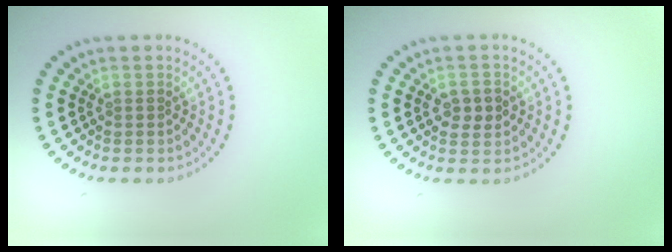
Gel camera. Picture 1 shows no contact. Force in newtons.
{"total": 2.2, "press": 2.2, "slide": 0.1}